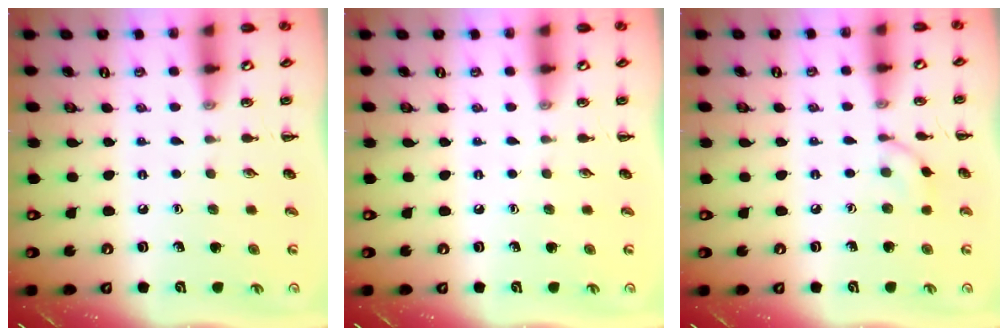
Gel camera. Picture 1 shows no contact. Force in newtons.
{"total": 0.0}
{"total": 5.2, "press": 5.1, "slide": 1.2}